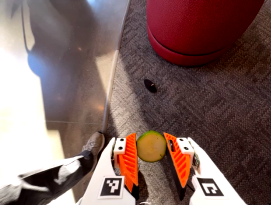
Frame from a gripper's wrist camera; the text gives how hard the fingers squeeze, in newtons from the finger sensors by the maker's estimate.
{"total": 9.3, "left": 9.4, "right": 9.1}